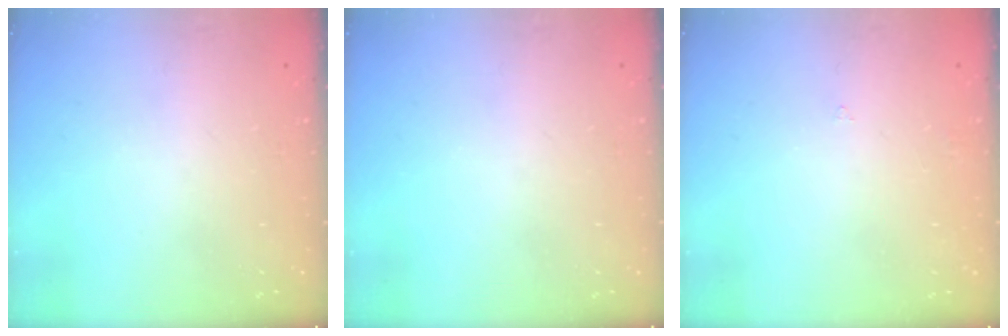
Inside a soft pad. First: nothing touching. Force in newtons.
{"total": 0.0}
{"total": 1.6, "press": 1.5, "slide": 0.4}